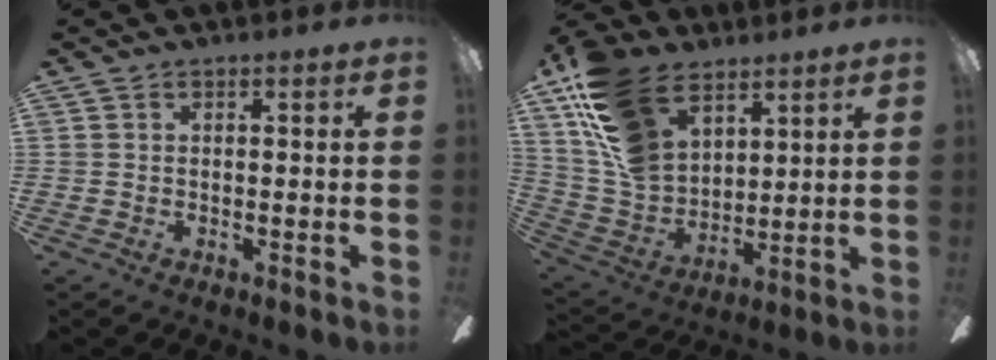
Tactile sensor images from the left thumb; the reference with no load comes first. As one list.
[{"total": 18.7, "force": [10.7, 11.6, 9.9], "torque": [-0.221, -0.040, 0.209]}]